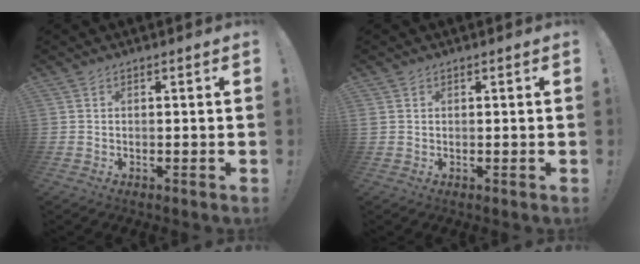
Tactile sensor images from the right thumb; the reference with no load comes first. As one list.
[{"total": 0.9, "force": [0.4, 0.8, 0.3], "torque": [-0.012, 0.006, 0.009]}]